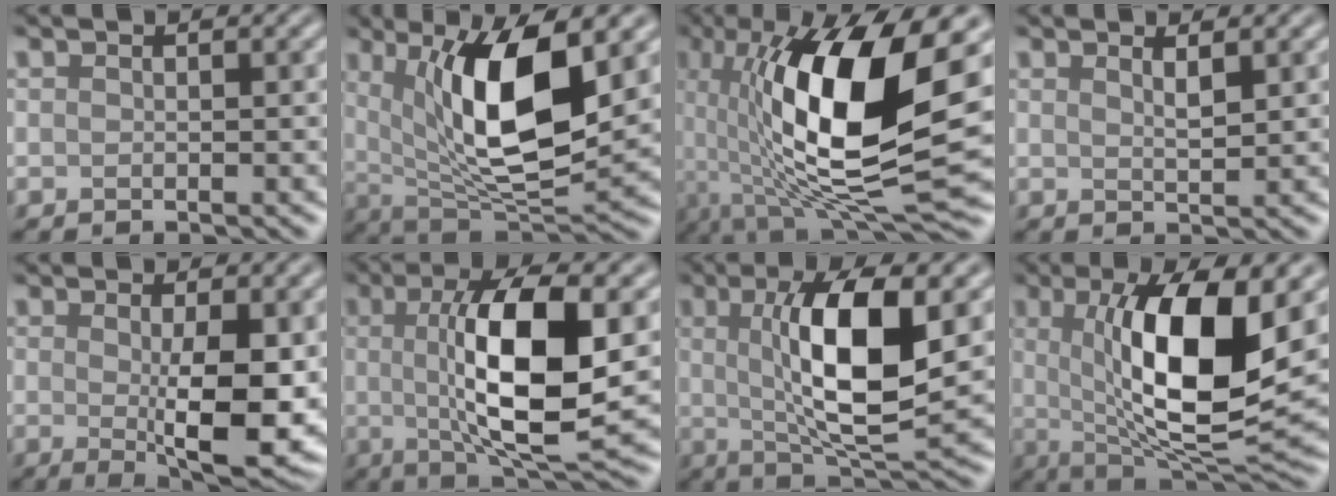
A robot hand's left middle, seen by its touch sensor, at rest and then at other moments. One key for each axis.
{"total": 10.6, "fx": 2.8, "fy": 3.5, "fz": 9.6, "tx": -0.164, "ty": -0.014, "tz": 0.053}
{"total": 14.9, "fx": 0.8, "fy": 4.8, "fz": 14.1, "tx": -0.248, "ty": -0.009, "tz": 0.010}
{"total": 1.5, "fx": 1.0, "fy": 0.3, "fz": 1.1, "tx": -0.015, "ty": 0.001, "tz": 0.013}
{"total": 7.3, "fx": -0.2, "fy": 1.9, "fz": 7.0, "tx": -0.113, "ty": -0.016, "tz": 0.005}
{"total": 10.7, "fx": 0.7, "fy": 3.1, "fz": 10.2, "tx": -0.161, "ty": -0.002, "tz": 0.013}
{"total": 9.9, "fx": 1.4, "fy": 2.9, "fz": 9.4, "tx": -0.154, "ty": -0.005, "tz": 0.027}
{"total": 12.3, "fx": 1.7, "fy": 3.9, "fz": 11.6, "tx": -0.184, "ty": -0.009, "tz": 0.033}